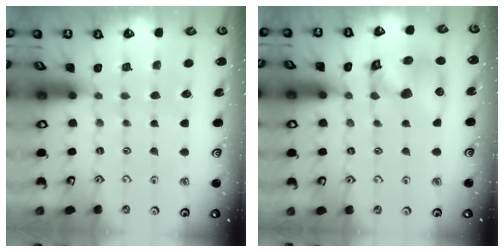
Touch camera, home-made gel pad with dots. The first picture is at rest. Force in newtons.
{"total": 10.9, "press": 10.8, "slide": 1.5}